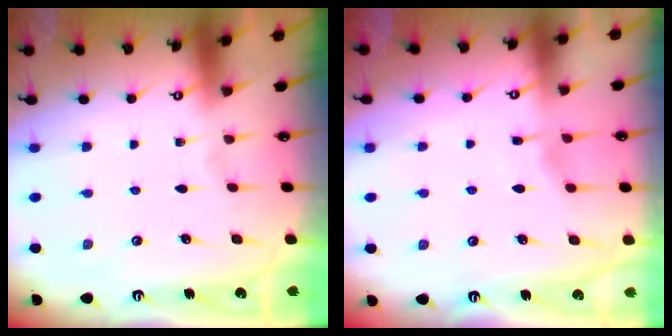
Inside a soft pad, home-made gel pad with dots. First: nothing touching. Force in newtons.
{"total": 2.9, "press": 2.9, "slide": 0.4}